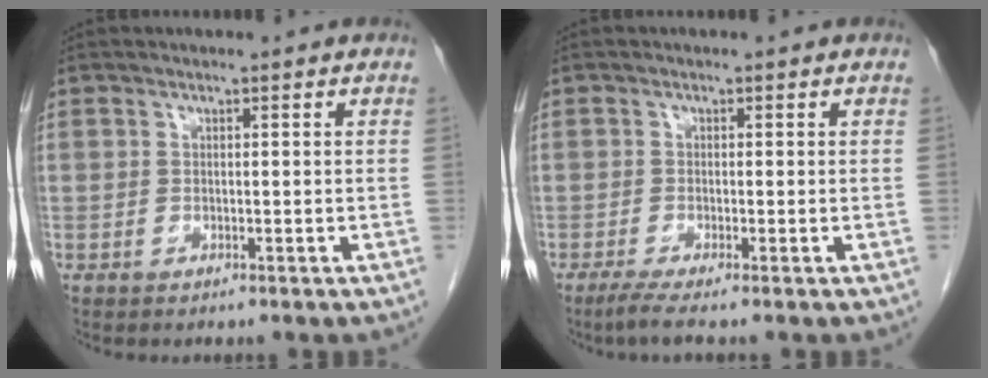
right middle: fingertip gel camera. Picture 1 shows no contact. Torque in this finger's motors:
{"motor_torque": [0.40, -0.18, 0.02, 0.03]}